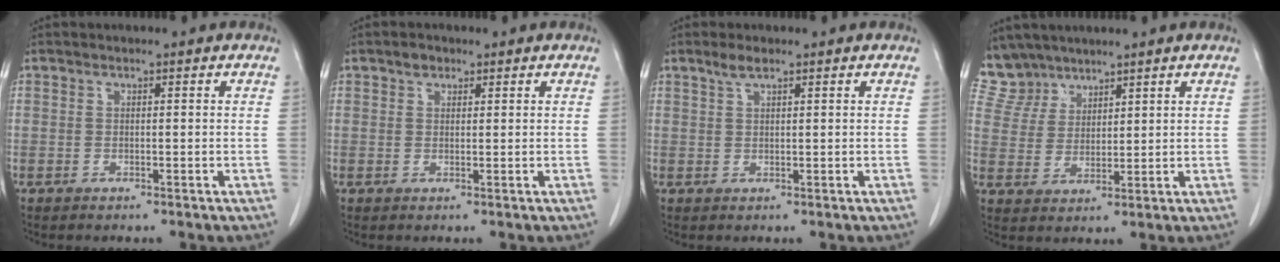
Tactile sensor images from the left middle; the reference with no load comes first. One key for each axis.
{"total": 1.5, "fx": 1.0, "fy": 1.0, "fz": 0.5, "tx": -0.008, "ty": 0.002, "tz": 0.015}
{"total": 1.9, "fx": 1.5, "fy": 0.3, "fz": 1.2, "tx": -0.029, "ty": 0.004, "tz": 0.031}
{"total": 5.8, "fx": 5.2, "fy": 2.4, "fz": -0.4, "tx": 0.005, "ty": 0.003, "tz": 0.116}